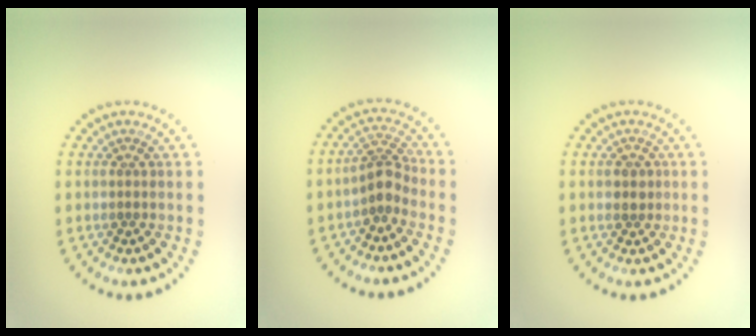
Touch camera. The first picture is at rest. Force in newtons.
{"total": 2.4, "press": 1.8, "slide": 1.6}
{"total": 1.3, "press": 1.3, "slide": 0.4}